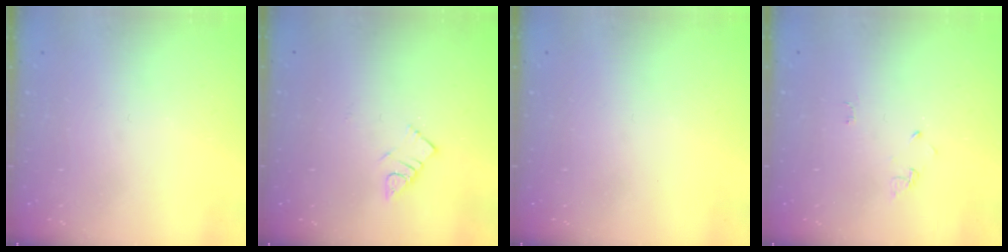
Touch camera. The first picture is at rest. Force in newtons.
{"total": 3.8, "press": 3.7, "slide": 0.5}
{"total": 0.0}
{"total": 2.6, "press": 2.6, "slide": 0.4}